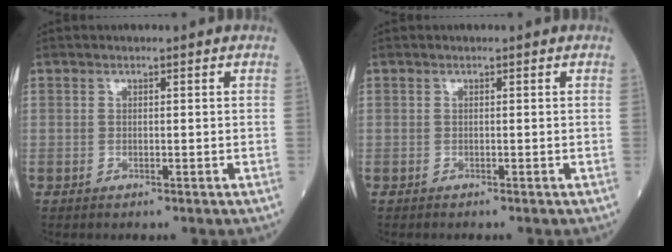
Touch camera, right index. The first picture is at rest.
{"total": 0.0}